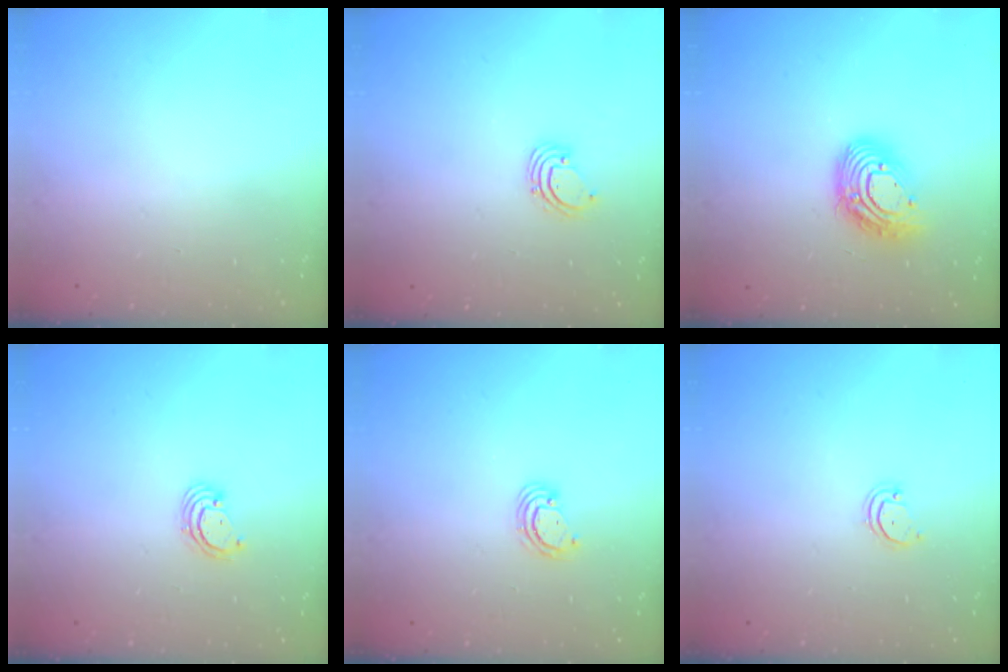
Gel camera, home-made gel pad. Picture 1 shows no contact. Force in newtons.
{"total": 1.6, "press": 1.6, "slide": 0.1}
{"total": 13.4, "press": 13.4, "slide": 1.3}
{"total": 3.1, "press": 3.1, "slide": 0.3}
{"total": 2.4, "press": 2.4, "slide": 0.2}
{"total": 2.6, "press": 2.6, "slide": 0.2}